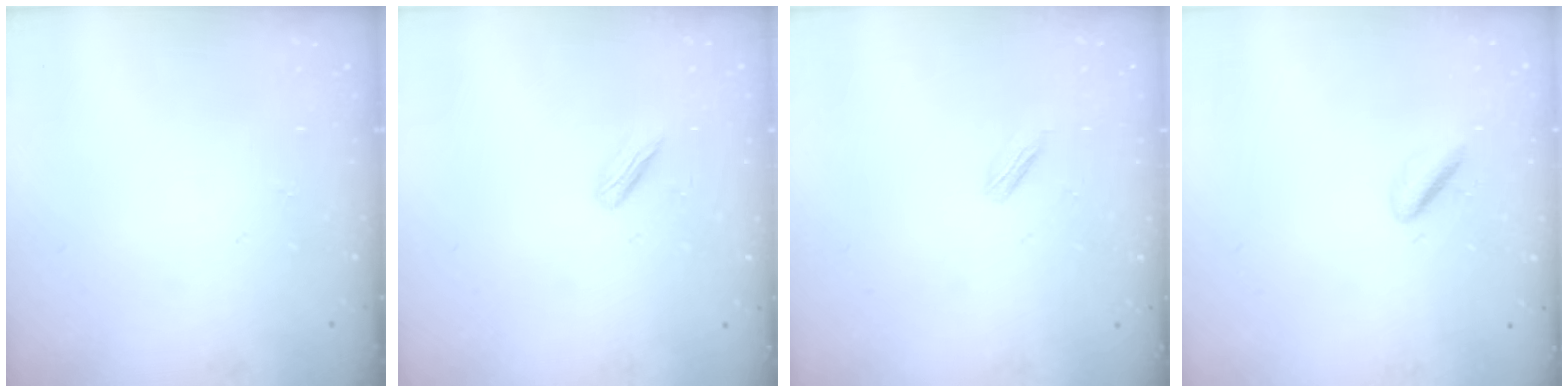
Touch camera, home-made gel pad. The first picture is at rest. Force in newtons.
{"total": 2.9, "press": 2.8, "slide": 0.8}
{"total": 1.8, "press": 1.7, "slide": 0.5}
{"total": 2.5, "press": 2.5, "slide": 0.3}